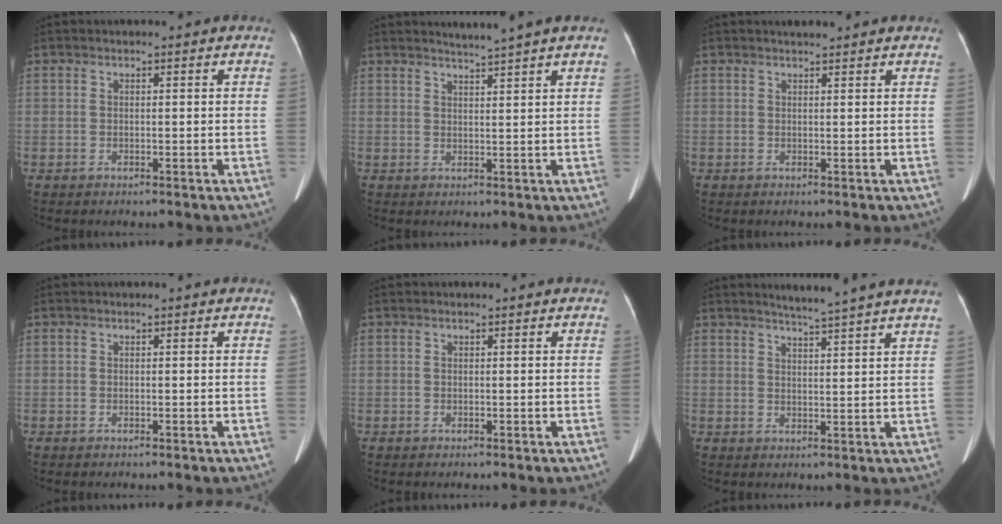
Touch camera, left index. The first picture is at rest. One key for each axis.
{"total": 3.9, "fx": 3.5, "fy": -1.0, "fz": 1.3, "tx": -0.024, "ty": 0.003, "tz": 0.047}
{"total": 1.7, "fx": 1.6, "fy": 0.2, "fz": 0.7, "tx": -0.011, "ty": 0.010, "tz": 0.027}
{"total": 0.0}
{"total": 0.0}
{"total": 7.5, "fx": 6.7, "fy": -1.5, "fz": 3.0, "tx": -0.048, "ty": 0.001, "tz": 0.083}